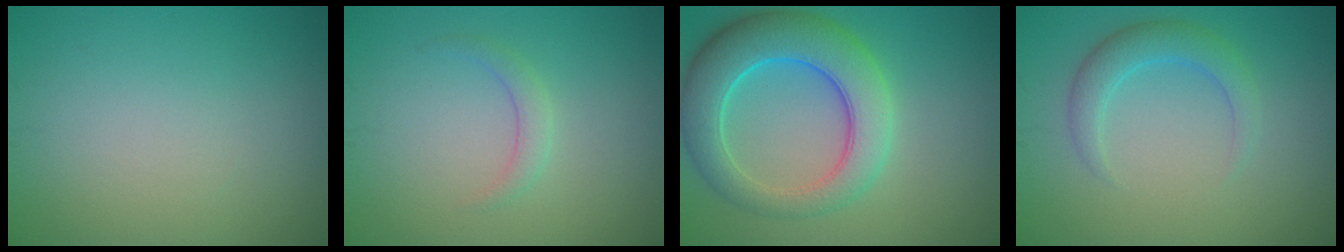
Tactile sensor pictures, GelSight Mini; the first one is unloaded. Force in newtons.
{"total": 1.4, "press": 1.4, "slide": 0.1}
{"total": 7.9, "press": 7.9, "slide": 0.3}
{"total": 2.8, "press": 2.8, "slide": 0.2}